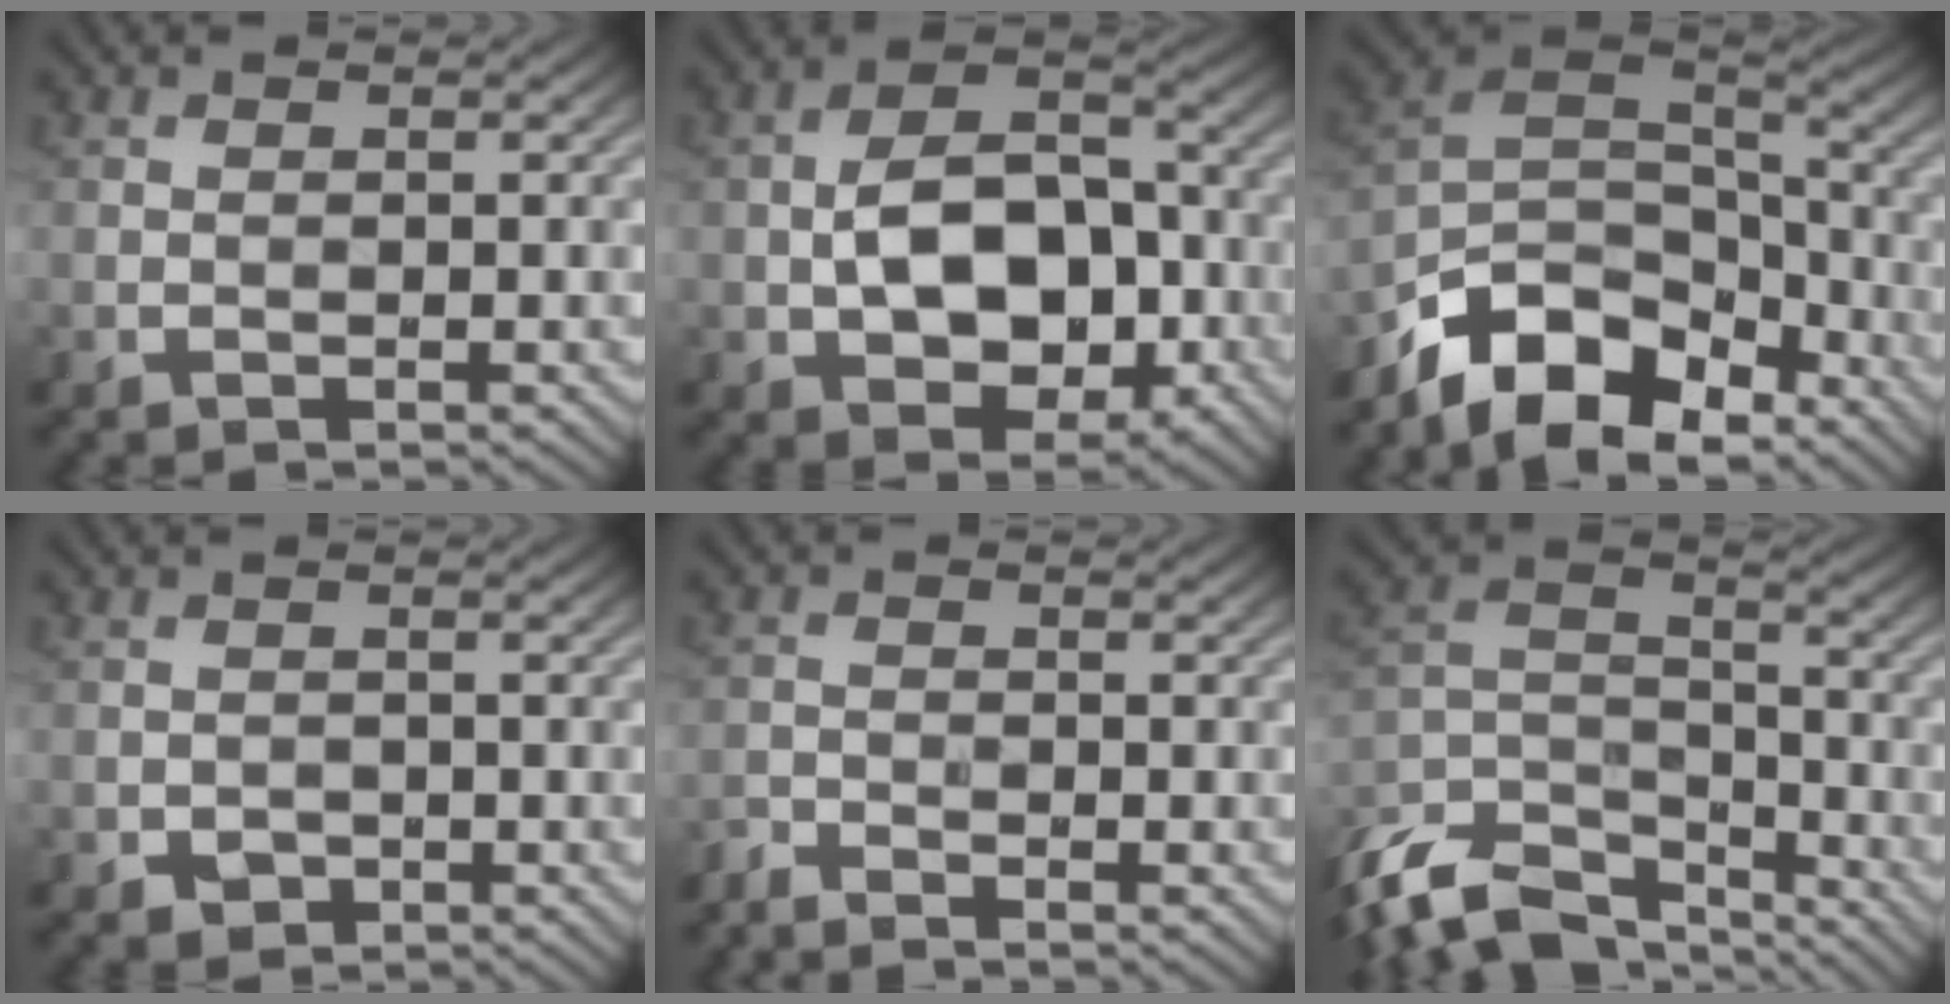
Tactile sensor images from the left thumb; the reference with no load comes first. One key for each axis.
{"total": 10.6, "fx": -1.9, "fy": 6.7, "fz": 7.9, "tx": -0.140, "ty": 0.005, "tz": -0.032}
{"total": 11.9, "fx": -8.3, "fy": 5.8, "fz": 6.2, "tx": -0.125, "ty": -0.004, "tz": -0.160}
{"total": 1.7, "fx": -1.0, "fy": 1.2, "fz": 0.7, "tx": -0.011, "ty": -0.003, "tz": -0.019}
{"total": 2.5, "fx": -2.5, "fy": 0.1, "fz": 0.5, "tx": -0.014, "ty": -0.007, "tz": -0.056}
{"total": 13.9, "fx": -10.9, "fy": 6.0, "fz": 6.2, "tx": -0.167, "ty": -0.014, "tz": -0.199}